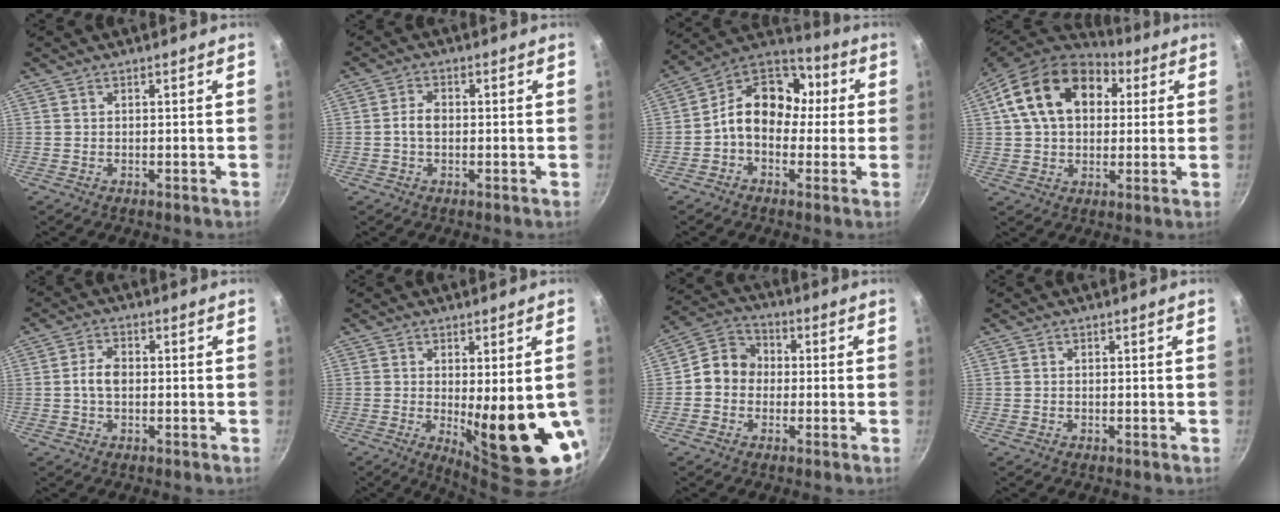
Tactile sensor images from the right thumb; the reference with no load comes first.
{"total": 3.1, "force": [-0.3, 2.1, 2.3], "torque": [-0.041, 0.013, -0.009]}
{"total": 14.2, "force": [0.1, 11.0, 9.0], "torque": [-0.102, 0.044, -0.027]}
{"total": 19.4, "force": [5.6, 13.5, 12.7], "torque": [-0.204, 0.018, 0.082]}
{"total": 4.1, "force": [-0.2, 2.7, 3.1], "torque": [-0.056, 0.014, -0.010]}
{"total": 14.6, "force": [-2.1, 4.2, 13.8], "torque": [-0.170, -0.026, -0.013]}
{"total": 8.1, "force": [-0.6, 7.1, 3.8], "torque": [-0.035, 0.022, -0.033]}
{"total": 0.0}